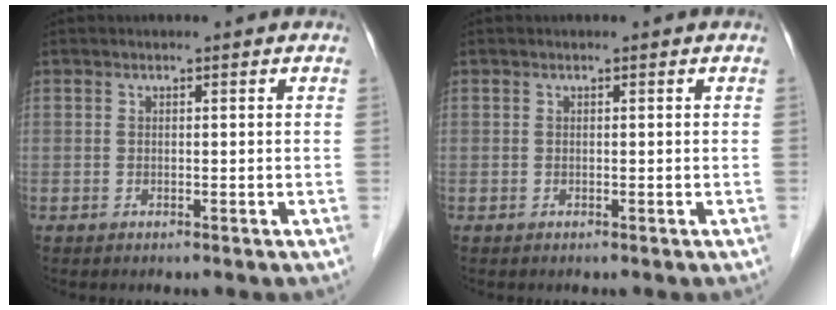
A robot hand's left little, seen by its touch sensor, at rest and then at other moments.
{"total": 0.0}